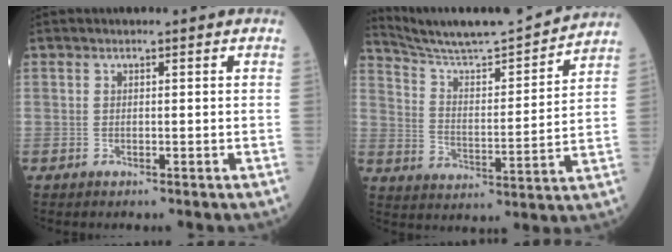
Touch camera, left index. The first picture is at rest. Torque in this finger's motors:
{"motor_torque": [-0.01, -0.29, -0.02, 0.01]}